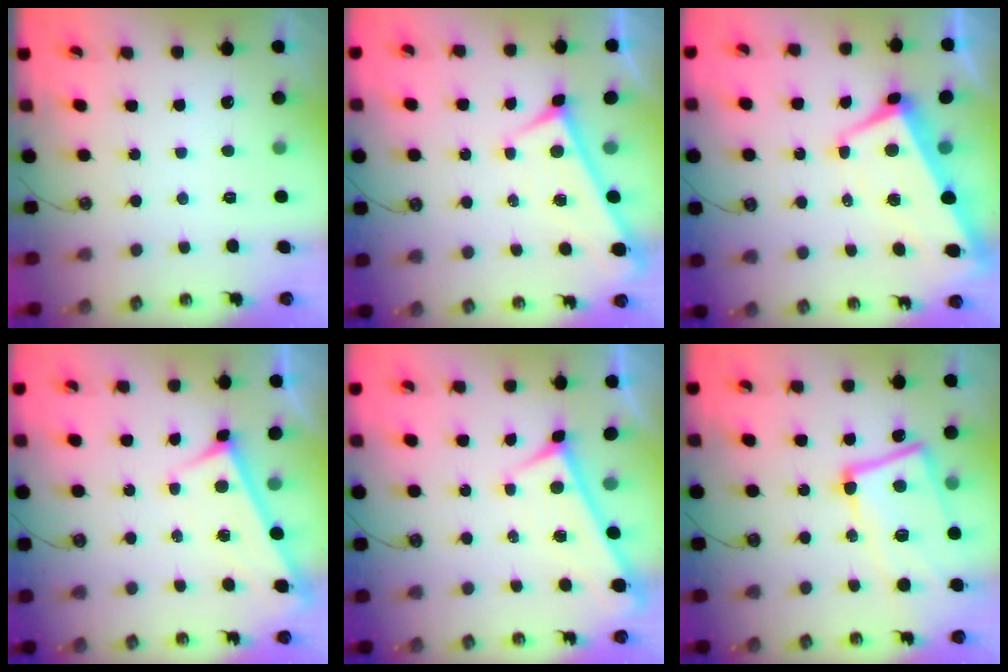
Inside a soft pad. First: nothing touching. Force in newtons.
{"total": 0.0}
{"total": 1.8, "press": 1.1, "slide": 1.3}
{"total": 3.1, "press": 3.1, "slide": 0.3}
{"total": 0.0}
{"total": 11.5, "press": 11.2, "slide": 2.6}